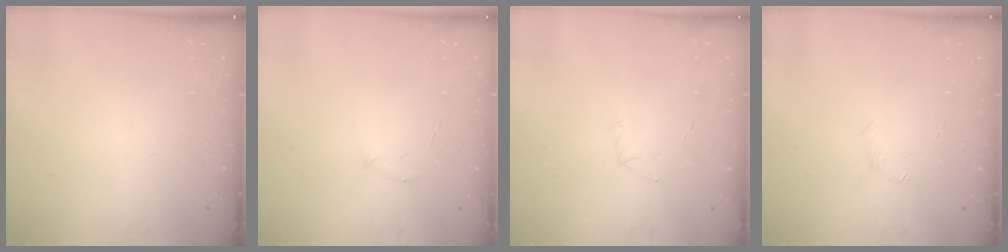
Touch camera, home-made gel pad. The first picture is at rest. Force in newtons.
{"total": 4.7, "press": 4.5, "slide": 1.3}
{"total": 4.2, "press": 4.0, "slide": 1.1}
{"total": 3.9, "press": 3.7, "slide": 1.0}